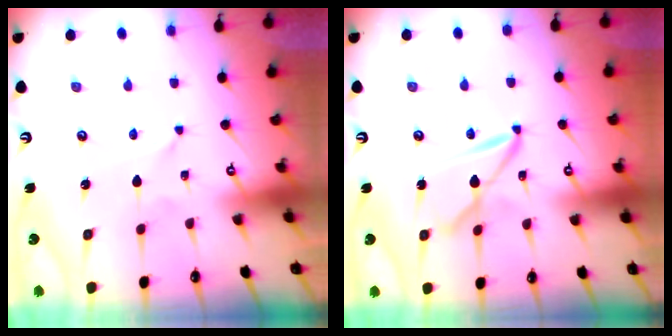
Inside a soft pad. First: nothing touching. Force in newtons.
{"total": 9.7, "press": 9.6, "slide": 0.8}